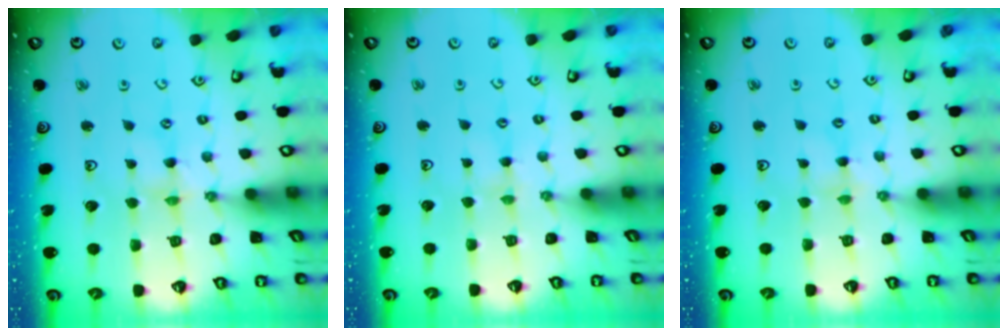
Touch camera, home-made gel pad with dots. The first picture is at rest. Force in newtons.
{"total": 2.6, "press": 2.6, "slide": 0.4}
{"total": 2.1, "press": 2.1, "slide": 0.4}